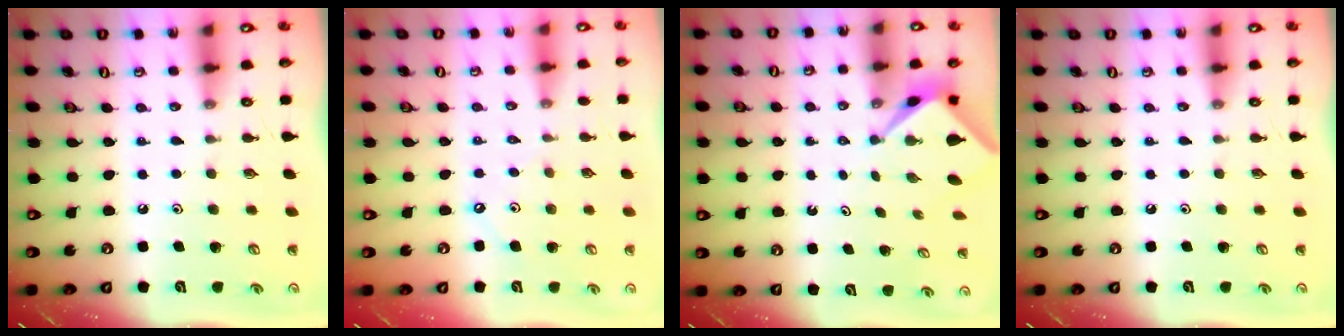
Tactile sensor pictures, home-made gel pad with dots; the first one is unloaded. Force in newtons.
{"total": 3.6, "press": 3.6, "slide": 0.6}
{"total": 2.3, "press": 2.3, "slide": 0.3}
{"total": 0.0}